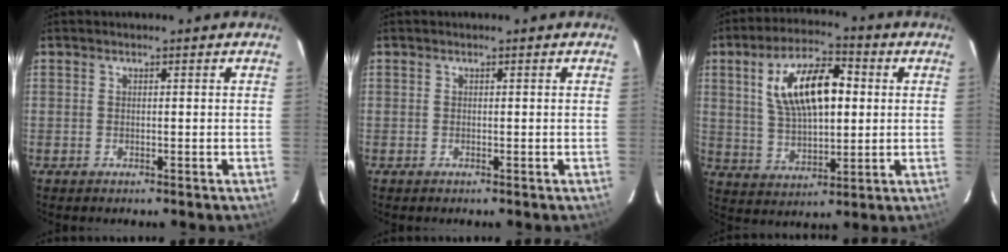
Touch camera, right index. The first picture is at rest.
{"total": 0.0}
{"total": 14.8, "force": [3.4, 6.7, 12.7], "torque": [-0.232, 0.020, 0.065]}